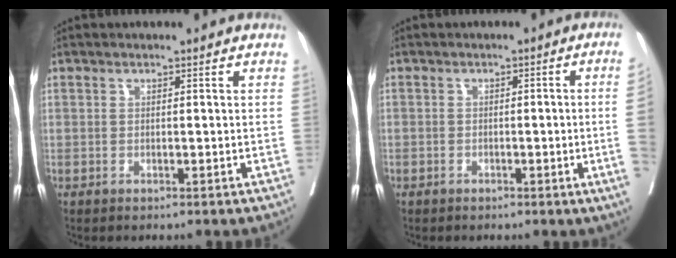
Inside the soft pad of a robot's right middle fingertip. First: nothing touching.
{"total": 4.2, "force": [-1.0, -0.8, 4.0], "torque": [-0.048, 0.000, -0.013]}